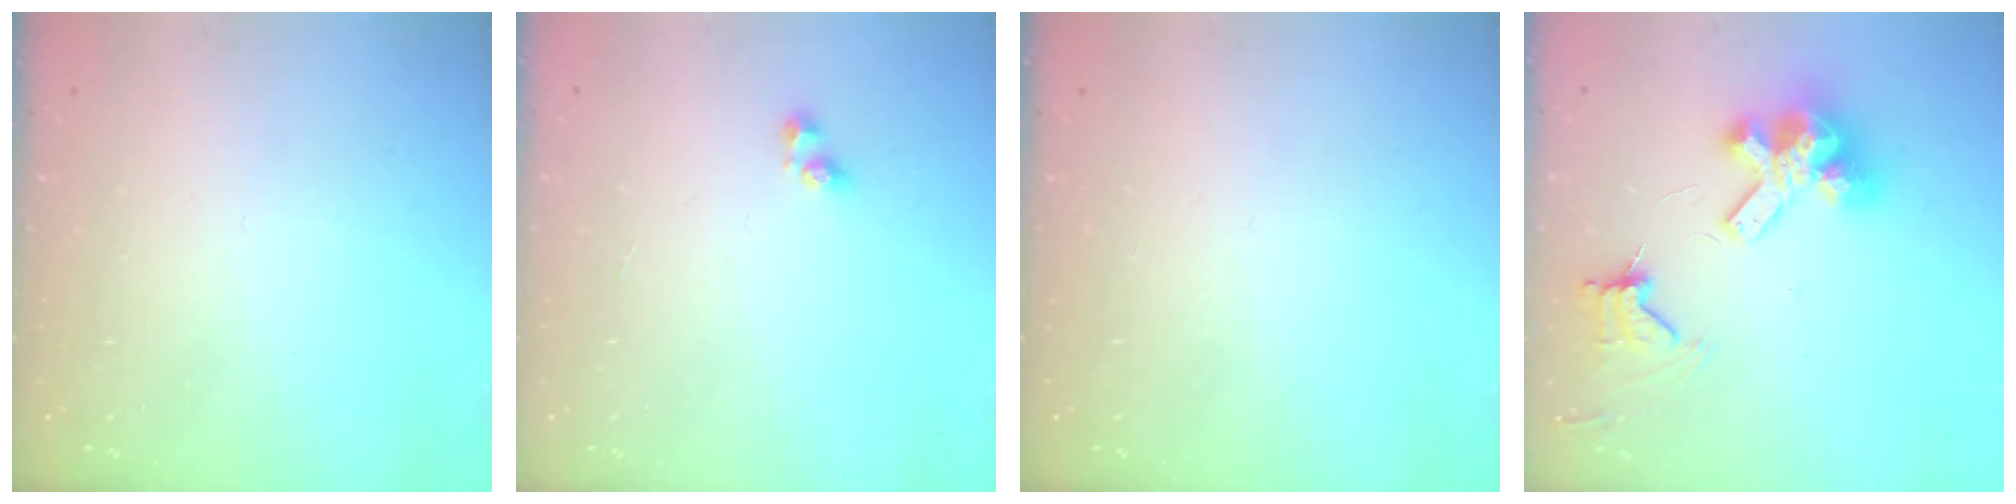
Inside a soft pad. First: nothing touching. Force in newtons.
{"total": 2.5, "press": 2.2, "slide": 1.3}
{"total": 0.0}
{"total": 11.4, "press": 11.3, "slide": 1.5}